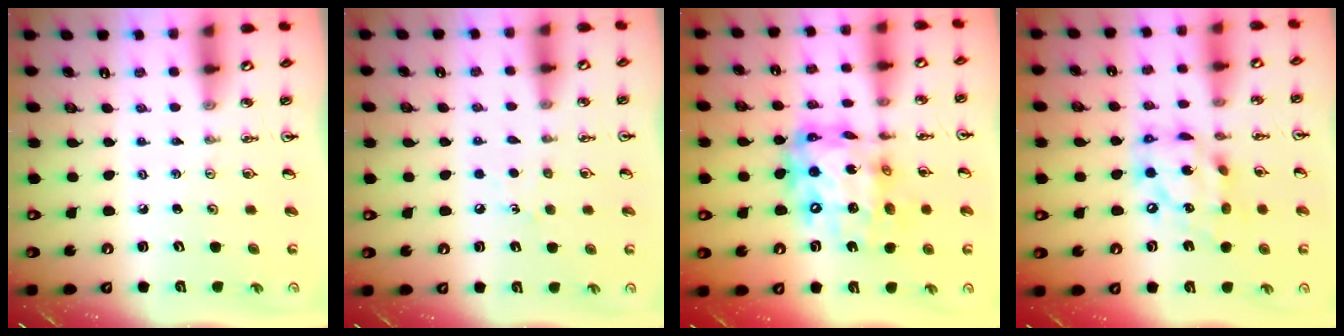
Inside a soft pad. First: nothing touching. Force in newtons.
{"total": 6.2, "press": 6.2, "slide": 0.7}
{"total": 17.9, "press": 17.9, "slide": 1.4}
{"total": 14.6, "press": 14.5, "slide": 1.7}